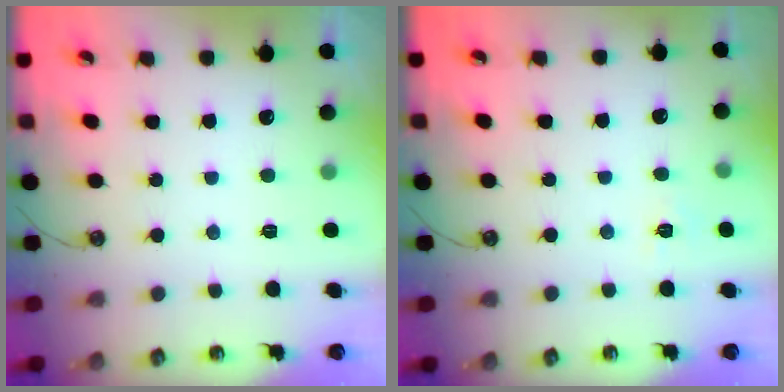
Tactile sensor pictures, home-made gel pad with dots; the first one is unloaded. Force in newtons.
{"total": 5.1, "press": 5.1, "slide": 0.6}